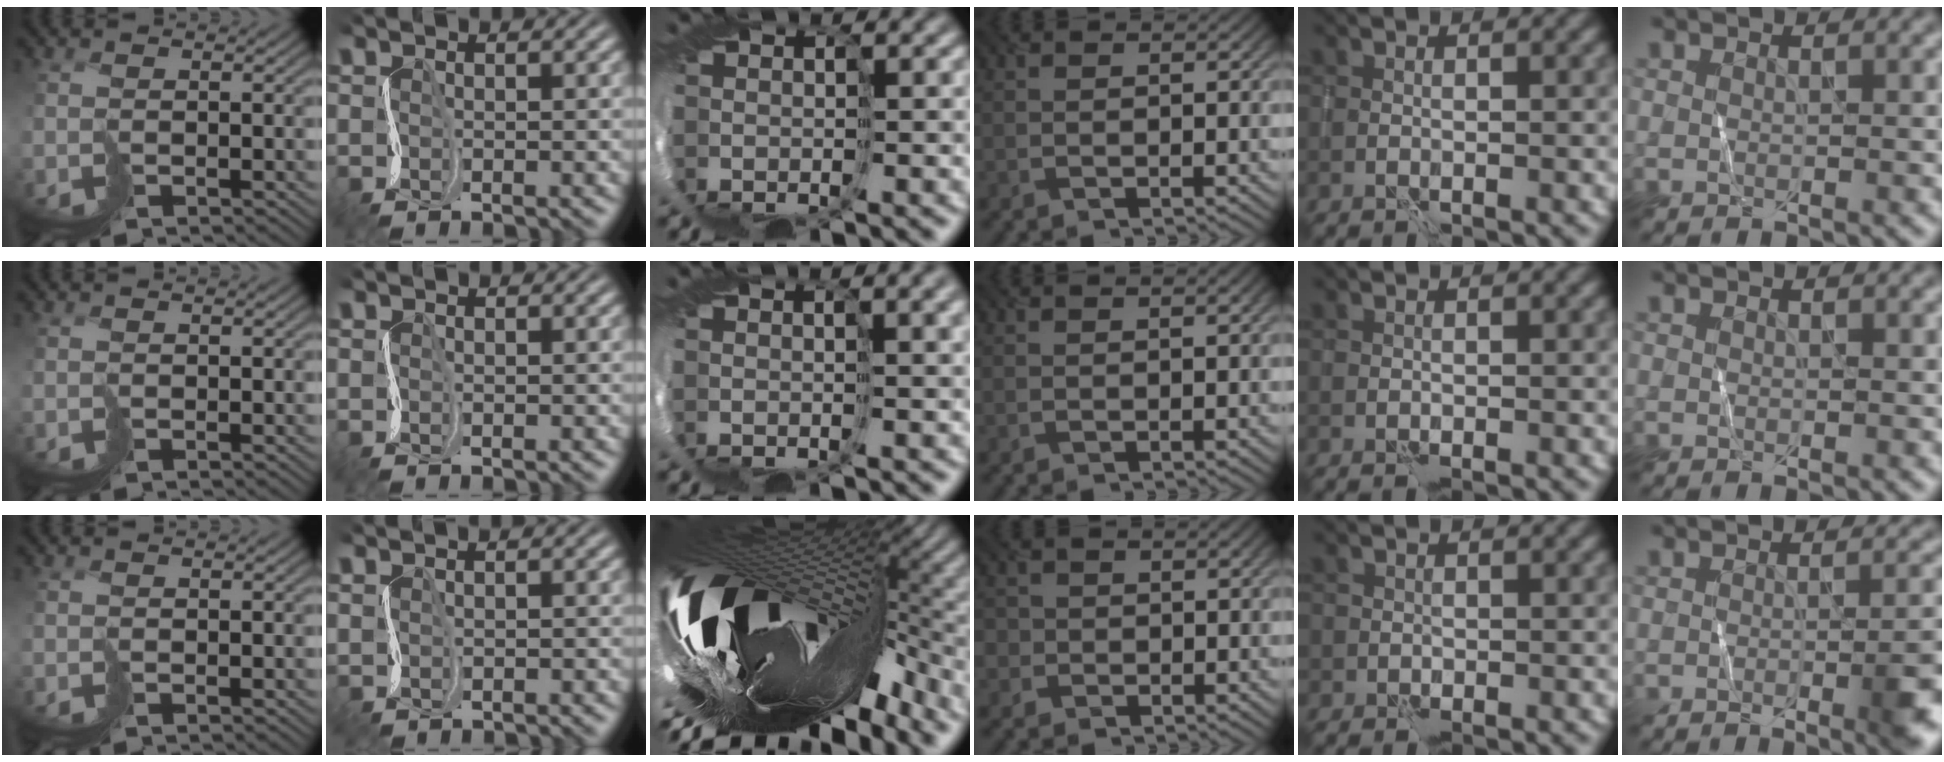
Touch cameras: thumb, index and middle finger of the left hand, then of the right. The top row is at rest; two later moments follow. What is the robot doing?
{"motion": "cut", "object": "tissue"}